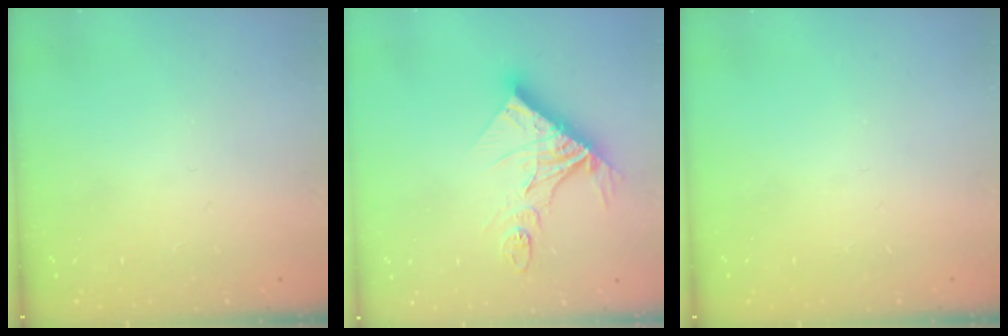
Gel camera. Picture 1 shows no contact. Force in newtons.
{"total": 16.2, "press": 16.1, "slide": 1.6}
{"total": 0.0}